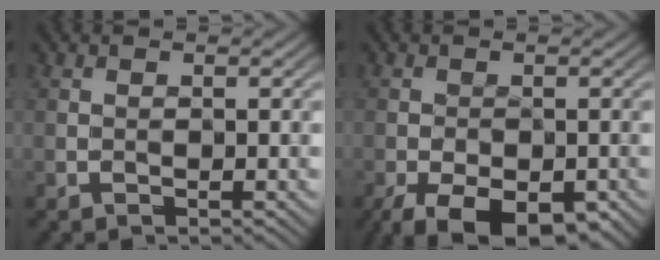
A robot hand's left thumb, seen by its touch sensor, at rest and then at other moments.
{"total": 9.9, "force": [-6.2, 4.4, 6.3], "torque": [-0.109, -0.024, -0.089]}